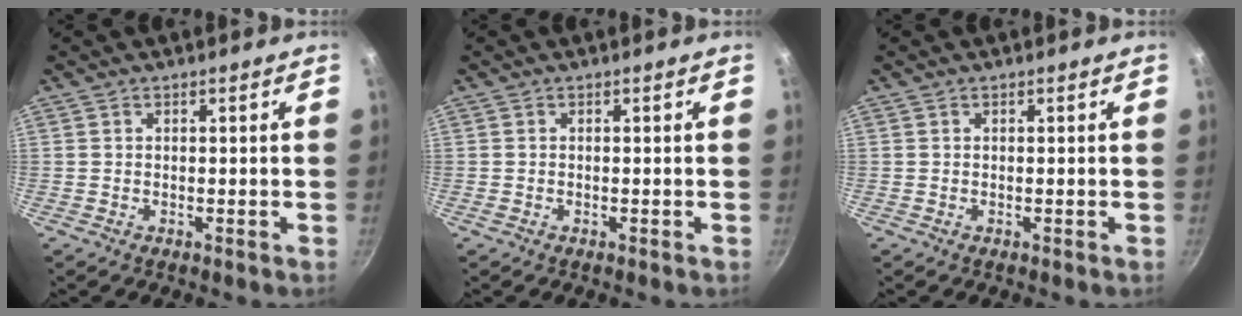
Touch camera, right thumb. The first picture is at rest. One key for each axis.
{"total": 0.0}
{"total": 0.0}